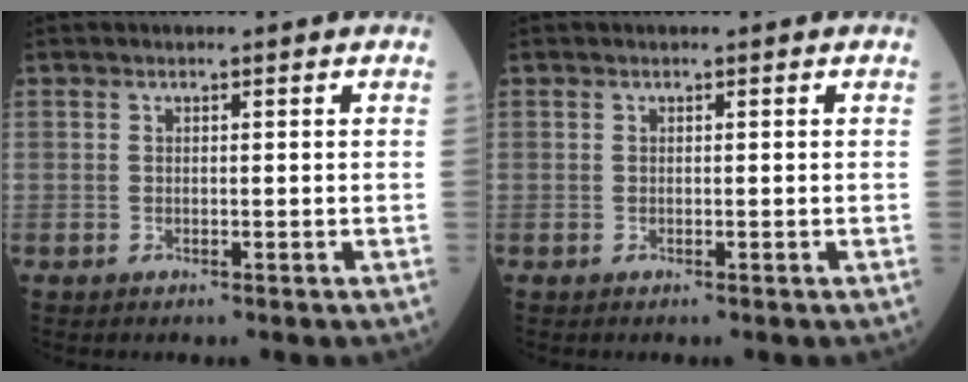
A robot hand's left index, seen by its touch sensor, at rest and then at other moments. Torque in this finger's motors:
{"motor_torque": [0.00, 0.00, 0.00, 0.00]}